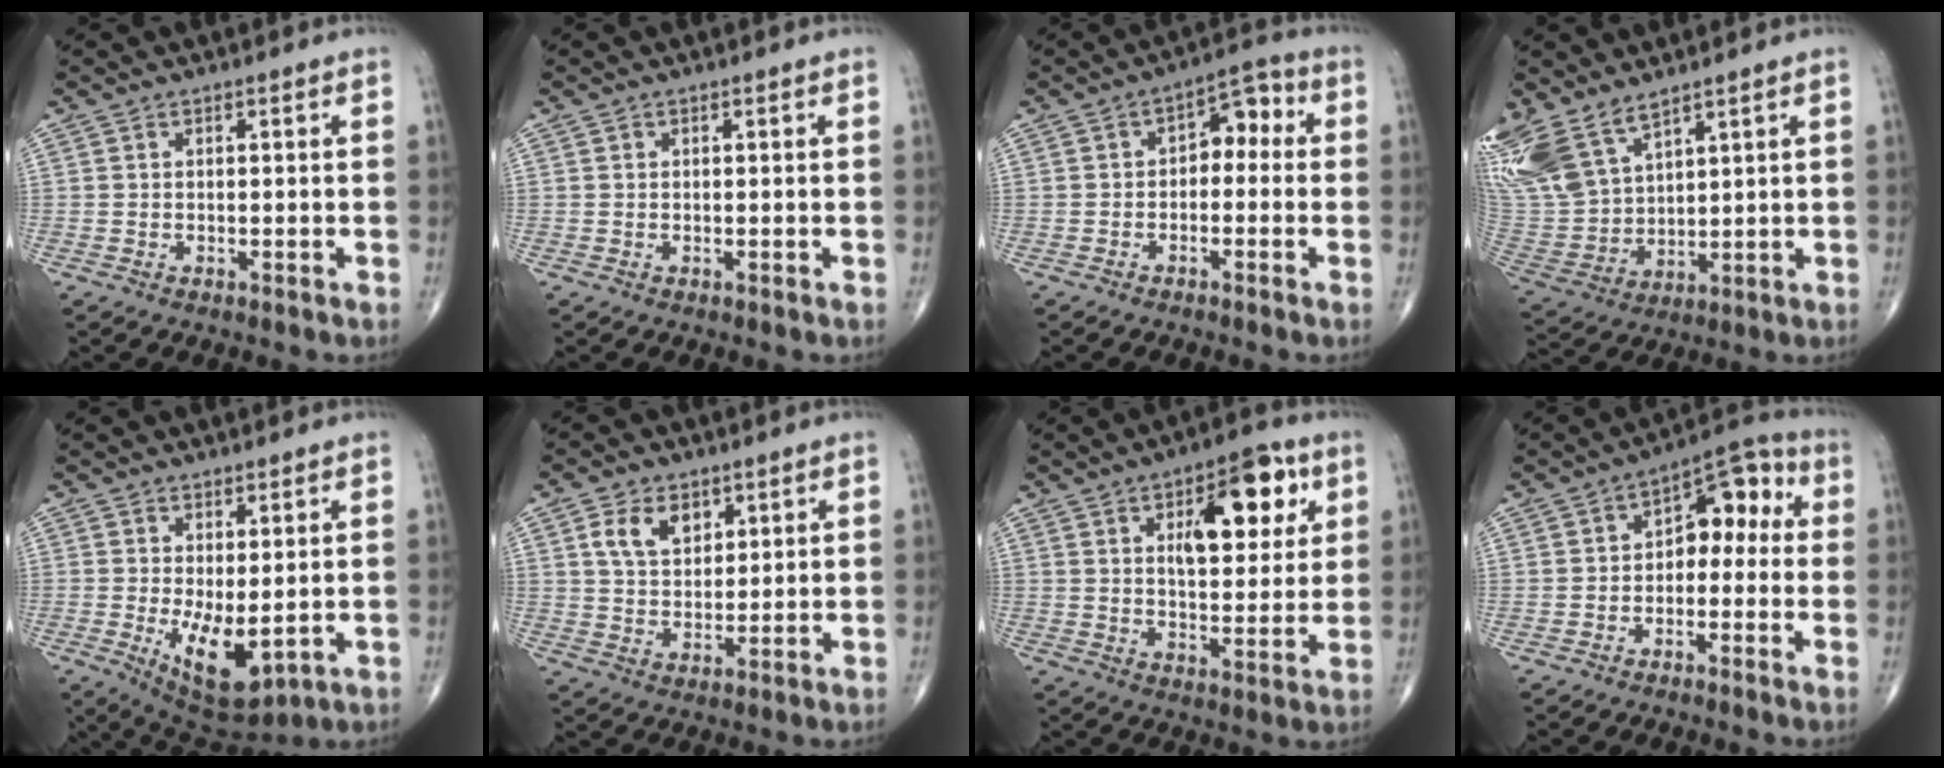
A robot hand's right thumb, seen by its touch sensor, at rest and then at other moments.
{"total": 0.0}
{"total": 6.2, "force": [-0.1, 4.0, 4.8], "torque": [-0.038, 0.033, -0.015]}
{"total": 16.0, "force": [10.8, 7.9, 8.7], "torque": [-0.197, -0.027, 0.230]}
{"total": 9.3, "force": [-1.1, 4.1, 8.2], "torque": [-0.121, -0.022, 0.001]}
{"total": 7.3, "force": [3.3, 4.7, 4.4], "torque": [-0.057, -0.016, 0.063]}
{"total": 14.6, "force": [5.5, 6.9, 11.6], "torque": [-0.125, -0.013, 0.080]}
{"total": 9.1, "force": [0.0, 5.7, 7.1], "torque": [-0.059, 0.043, -0.017]}